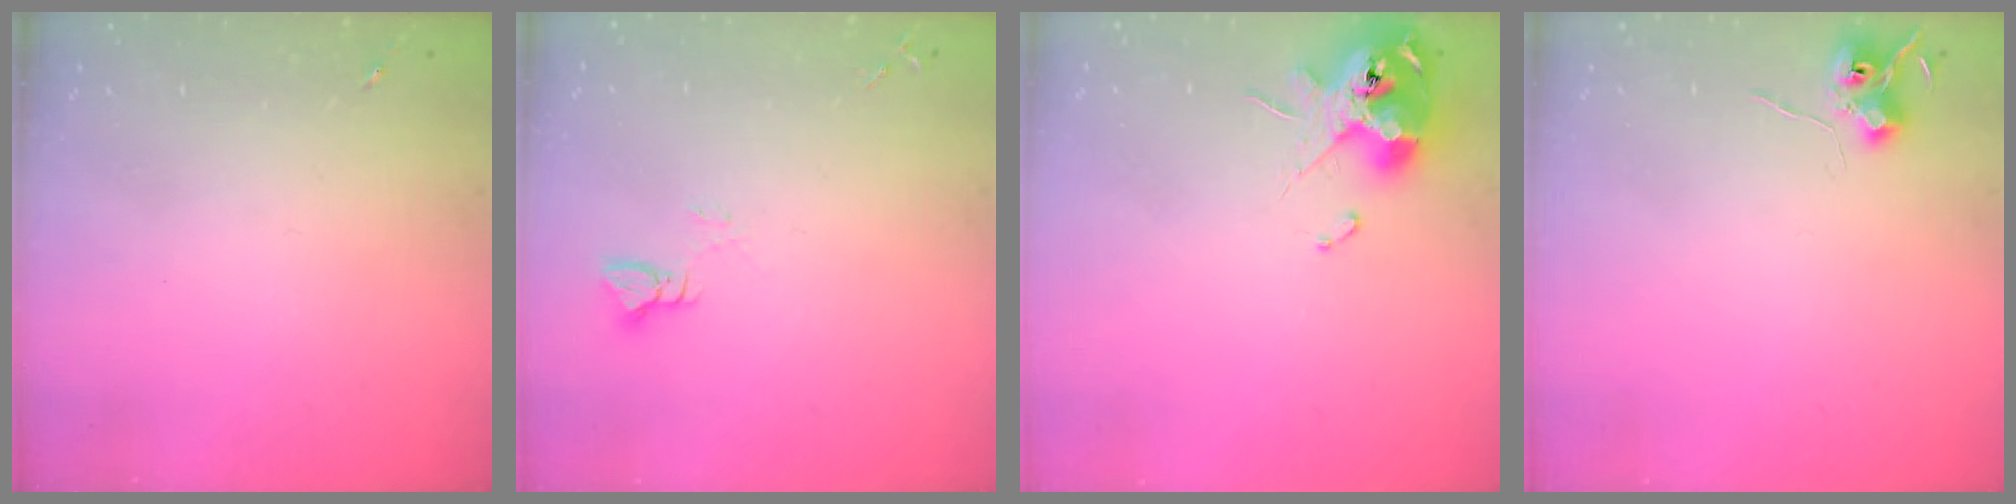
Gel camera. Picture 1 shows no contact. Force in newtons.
{"total": 2.9, "press": 2.9, "slide": 0.2}
{"total": 12.4, "press": 12.2, "slide": 1.8}
{"total": 6.9, "press": 6.9, "slide": 0.6}